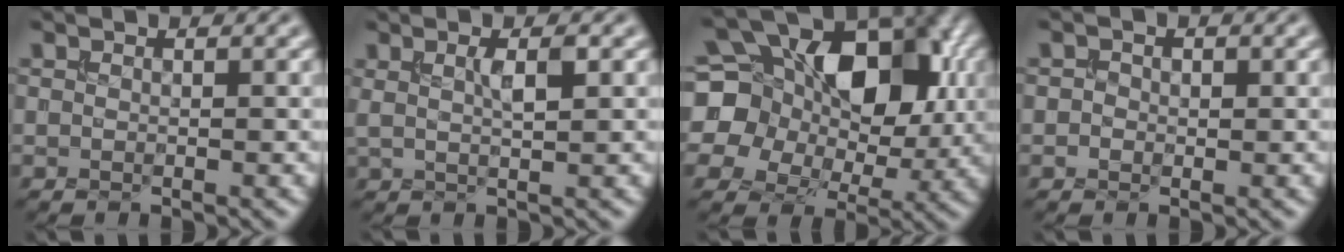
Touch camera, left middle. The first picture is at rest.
{"total": 2.0, "force": [0.7, 0.2, 1.9], "torque": [-0.038, -0.002, 0.012]}
{"total": 13.5, "force": [2.0, 10.0, 8.8], "torque": [-0.145, 0.009, 0.030]}
{"total": 0.9, "force": [0.0, 0.8, 0.4], "torque": [-0.001, -0.002, -0.007]}